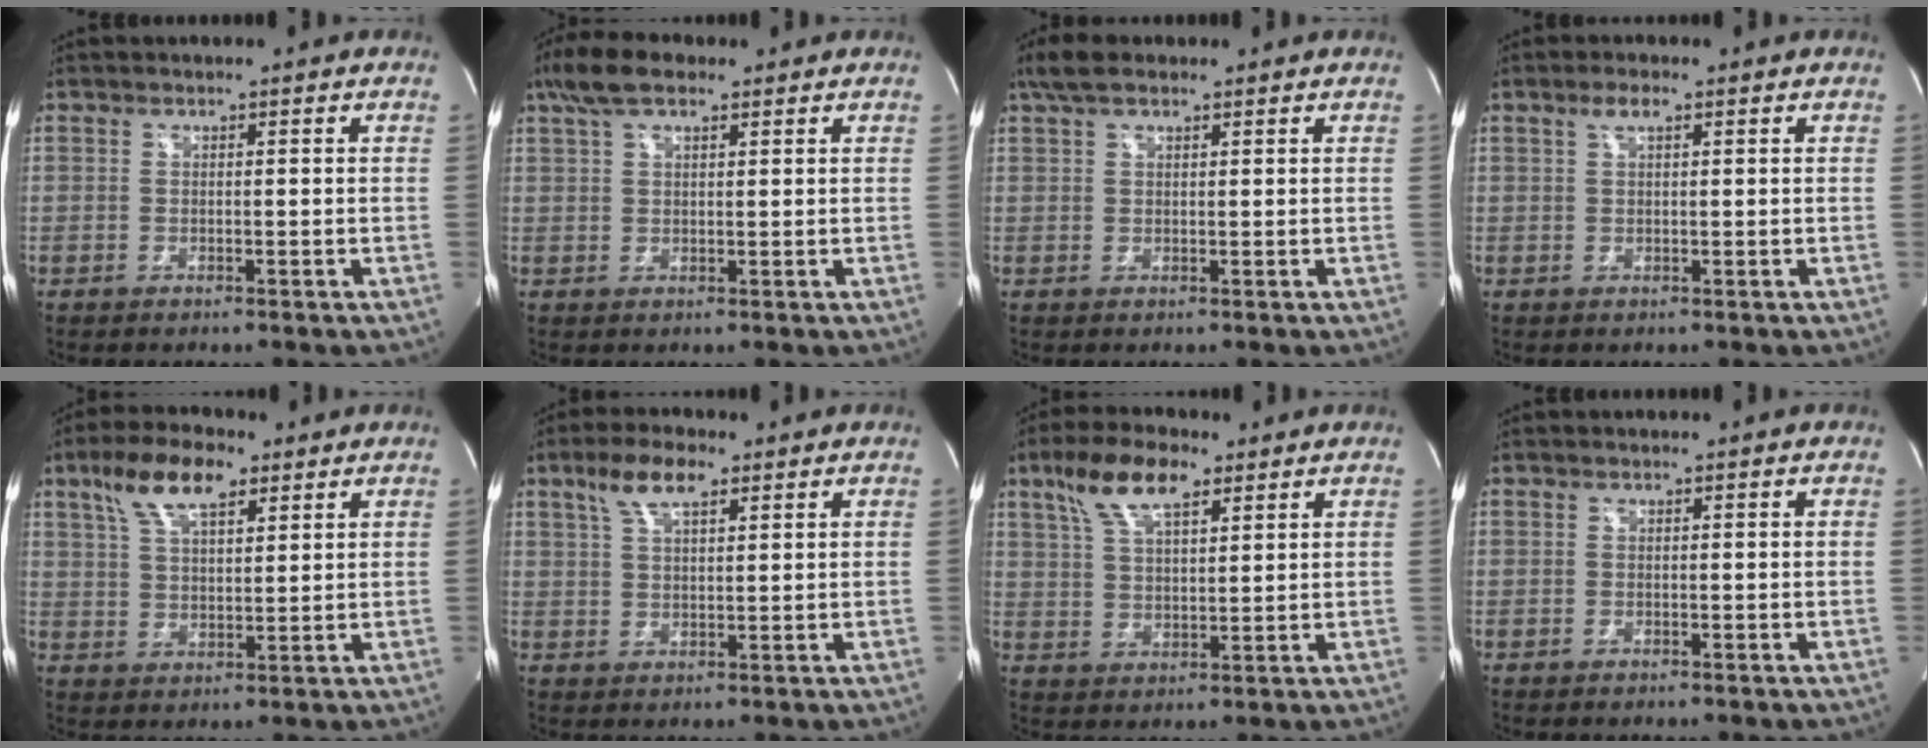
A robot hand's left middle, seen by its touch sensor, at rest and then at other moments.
{"total": 6.7, "force": [4.4, 2.4, 4.4], "torque": [-0.092, 0.027, 0.082]}
{"total": 4.3, "force": [3.1, 1.6, 2.6], "torque": [-0.059, 0.023, 0.059]}
{"total": 2.0, "force": [1.1, 0.5, 1.6], "torque": [-0.034, 0.008, 0.022]}
{"total": 9.5, "force": [5.6, 3.4, 6.9], "torque": [-0.138, 0.020, 0.106]}
{"total": 6.2, "force": [3.7, 2.0, 4.6], "torque": [-0.096, 0.016, 0.071]}
{"total": 9.2, "force": [5.6, 3.1, 6.5], "torque": [-0.133, 0.018, 0.109]}
{"total": 0.0}